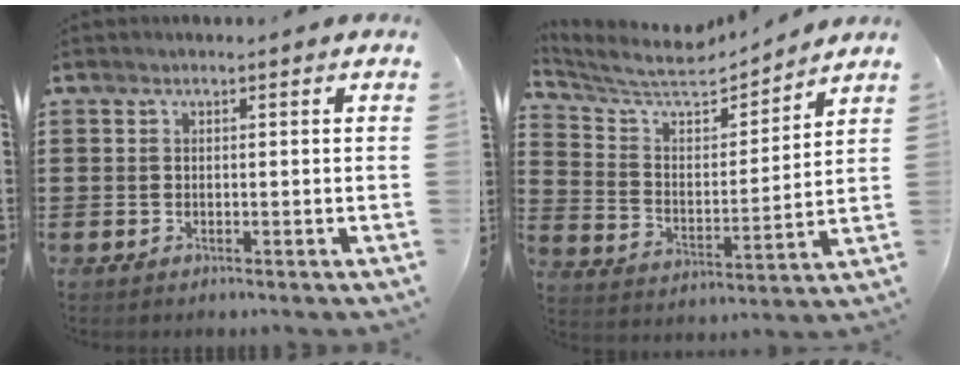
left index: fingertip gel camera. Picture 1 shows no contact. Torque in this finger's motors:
{"motor_torque": [0.02, -0.02, 0.11, 0.04]}